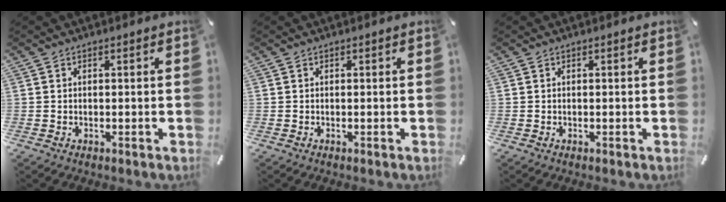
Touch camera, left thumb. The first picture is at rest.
{"total": 0.0}
{"total": 0.0}